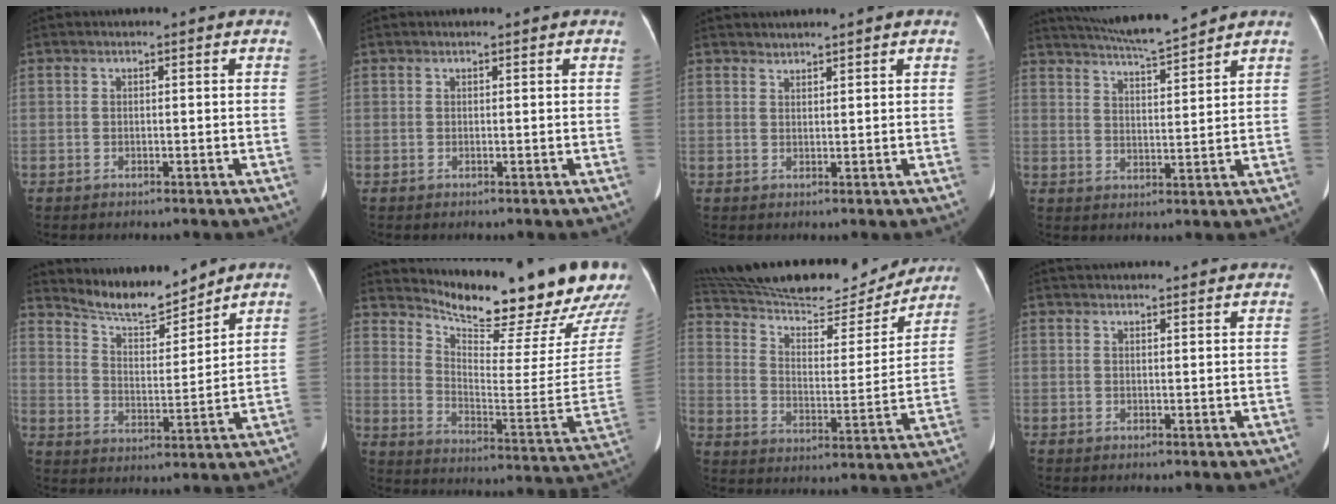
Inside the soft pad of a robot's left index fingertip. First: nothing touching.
{"total": 0.7, "force": [0.6, 0.1, 0.3], "torque": [-0.006, 0.007, 0.007]}
{"total": 1.8, "force": [1.7, 0.1, 0.2], "torque": [-0.005, 0.017, 0.035]}
{"total": 9.8, "force": [9.1, -0.5, 3.6], "torque": [-0.065, 0.005, 0.148]}
{"total": 9.2, "force": [9.0, 0.8, 1.9], "torque": [-0.045, -0.003, 0.164]}
{"total": 25.0, "force": [22.6, 2.5, 10.4], "torque": [-0.170, -0.107, 0.298]}
{"total": 27.3, "force": [24.7, 6.0, 9.9], "torque": [-0.180, -0.016, 0.351]}
{"total": 11.3, "force": [10.7, 1.6, 3.3], "torque": [-0.034, 0.037, 0.128]}